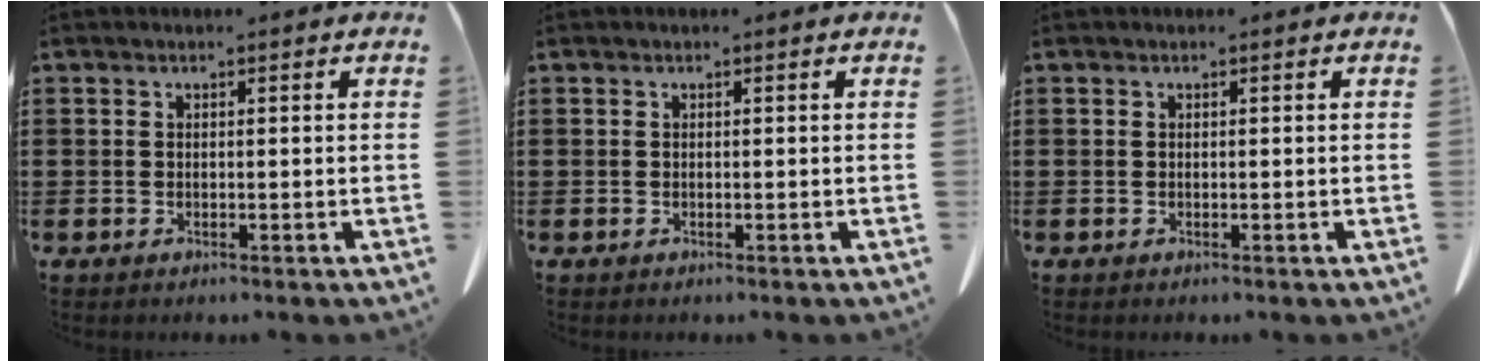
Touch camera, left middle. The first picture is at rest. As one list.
[{"total": 0.0}, {"total": 0.0}]